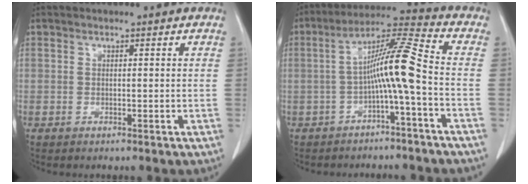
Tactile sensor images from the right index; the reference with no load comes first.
{"total": 9.2, "force": [-2.1, -0.8, 8.9], "torque": [-0.155, 0.024, -0.041]}